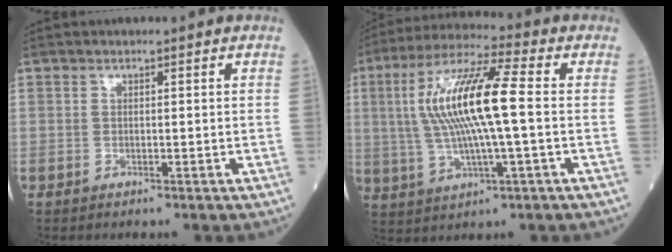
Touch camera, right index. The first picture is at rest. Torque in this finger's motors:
{"motor_torque": [1.44, 0.70, 0.54, 0.21]}